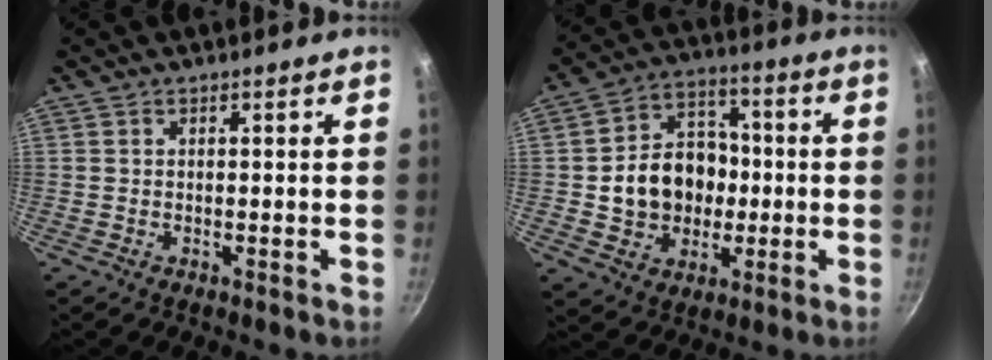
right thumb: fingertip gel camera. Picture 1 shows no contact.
{"total": 14.3, "force": [-0.9, 11.8, 8.1], "torque": [-0.105, 0.030, -0.013]}